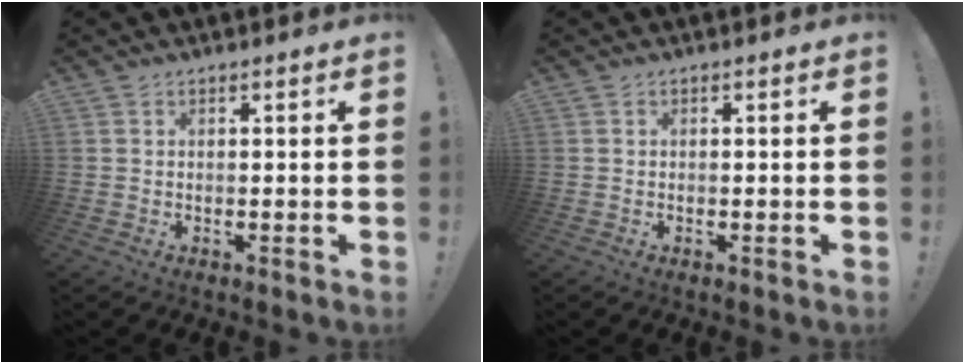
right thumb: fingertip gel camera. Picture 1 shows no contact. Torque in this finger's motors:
{"motor_torque": [-0.23, 0.03, -0.18, 0.08, -0.05]}